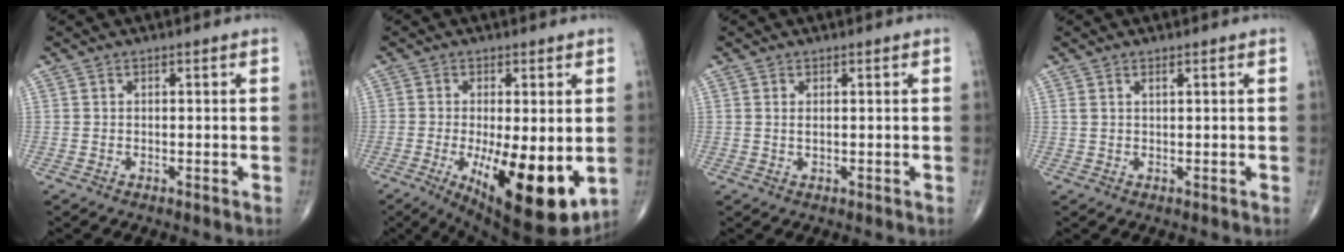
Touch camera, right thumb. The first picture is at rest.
{"total": 17.2, "force": [-3.9, 5.9, 15.7], "torque": [-0.220, -0.030, -0.039]}
{"total": 0.9, "force": [0.3, 0.3, 0.8], "torque": [-0.016, -0.001, 0.007]}
{"total": 1.2, "force": [0.7, 0.2, 0.9], "torque": [-0.021, 0.003, 0.018]}